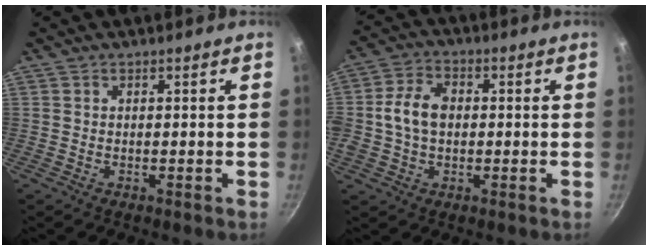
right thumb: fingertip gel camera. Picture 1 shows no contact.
{"total": 8.6, "force": [0.2, 6.1, 6.0], "torque": [-0.103, 0.019, -0.007]}